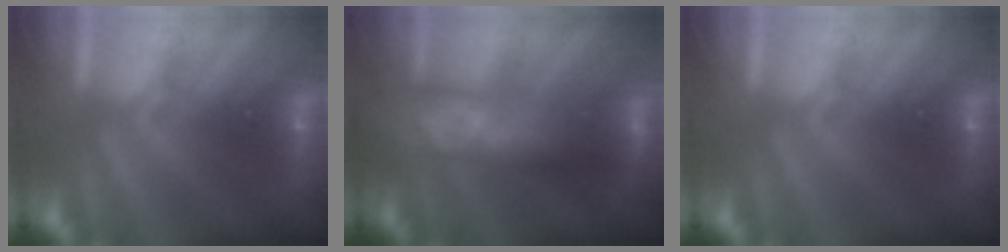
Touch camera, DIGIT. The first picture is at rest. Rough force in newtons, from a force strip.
{"total": 7.7}
{"total": 0.0}